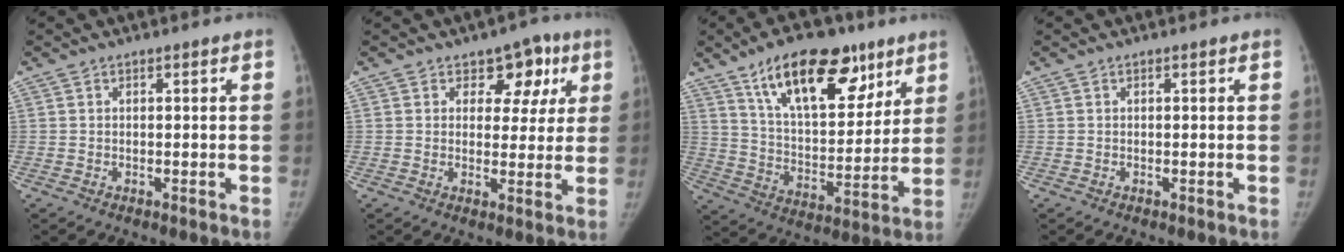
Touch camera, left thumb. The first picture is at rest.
{"total": 7.4, "force": [3.4, 5.2, 3.9], "torque": [0.001, -0.008, 0.040]}
{"total": 21.3, "force": [12.5, 9.8, 14.1], "torque": [-0.180, -0.046, 0.213]}
{"total": 0.0}